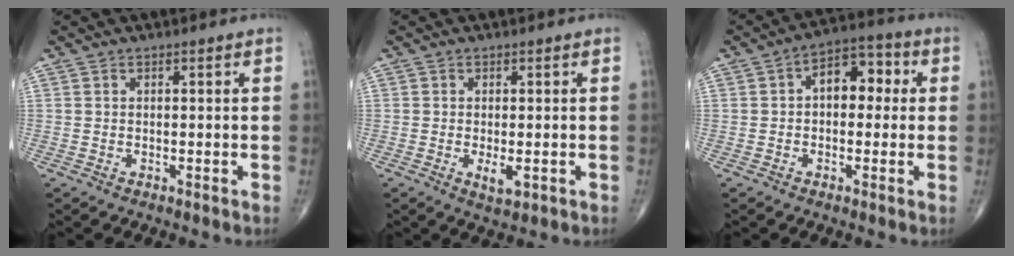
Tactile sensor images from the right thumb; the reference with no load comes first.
{"total": 2.6, "force": [-0.6, 1.0, 2.3], "torque": [-0.037, -0.006, -0.005]}
{"total": 8.6, "force": [1.0, 5.4, 6.6], "torque": [-0.065, 0.030, 0.006]}